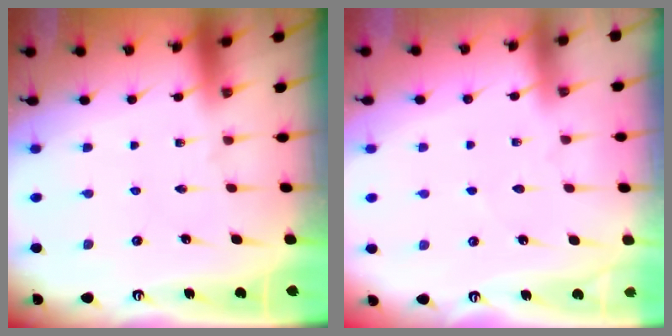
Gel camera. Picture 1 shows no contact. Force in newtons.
{"total": 2.7, "press": 2.6, "slide": 0.3}